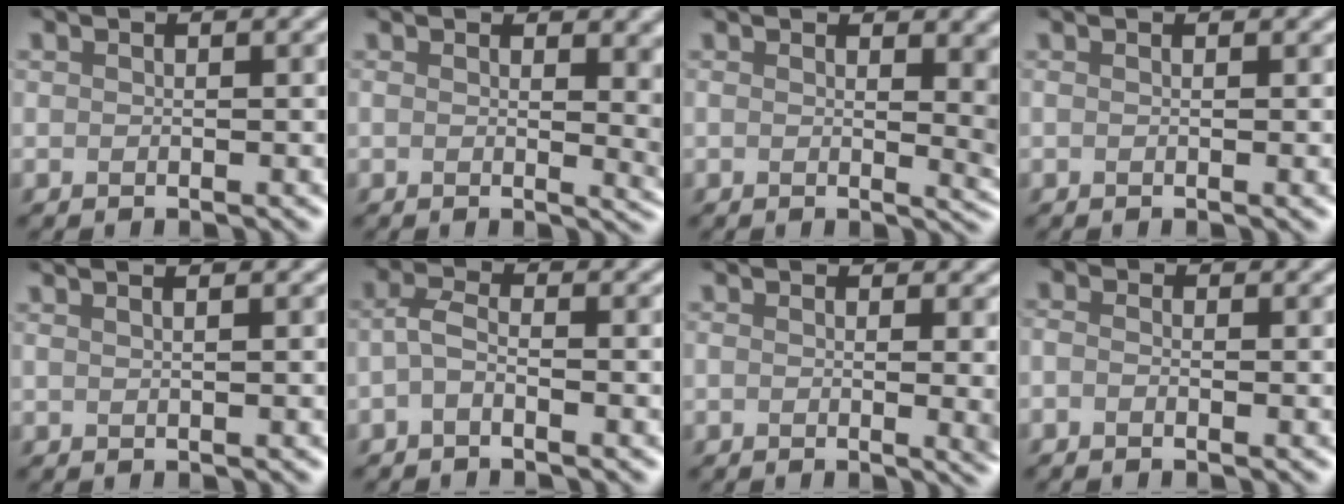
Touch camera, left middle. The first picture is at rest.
{"total": 6.9, "force": [1.3, 2.7, 6.2], "torque": [-0.054, 0.027, 0.015]}
{"total": 7.1, "force": [1.3, 2.6, 6.5], "torque": [-0.049, 0.023, 0.016]}
{"total": 2.1, "force": [0.2, 0.9, 1.9], "torque": [-0.004, 0.015, -0.009]}
{"total": 2.7, "force": [1.6, 1.3, 1.8], "torque": [-0.001, 0.032, -0.001]}
{"total": 1.3, "force": [-1.2, -0.4, 0.2], "torque": [-0.031, 0.004, -0.015]}
{"total": 4.6, "force": [0.1, 1.9, 4.2], "torque": [-0.028, 0.020, -0.001]}
{"total": 1.5, "force": [-1.4, -0.4, -0.4], "torque": [-0.008, -0.001, -0.007]}